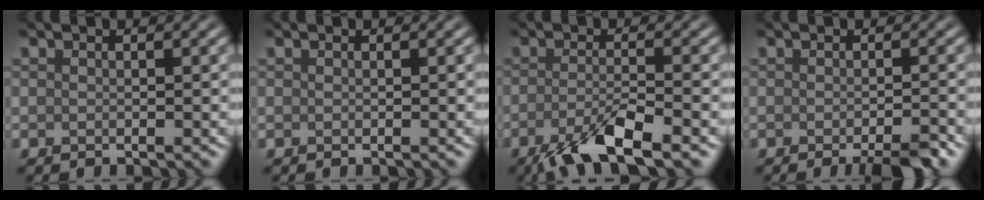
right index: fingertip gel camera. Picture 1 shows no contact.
{"total": 0.0}
{"total": 5.2, "force": [-3.0, 1.1, 4.0], "torque": [-0.072, -0.005, -0.064]}
{"total": 3.1, "force": [-2.1, 0.4, 2.3], "torque": [-0.028, -0.006, -0.037]}